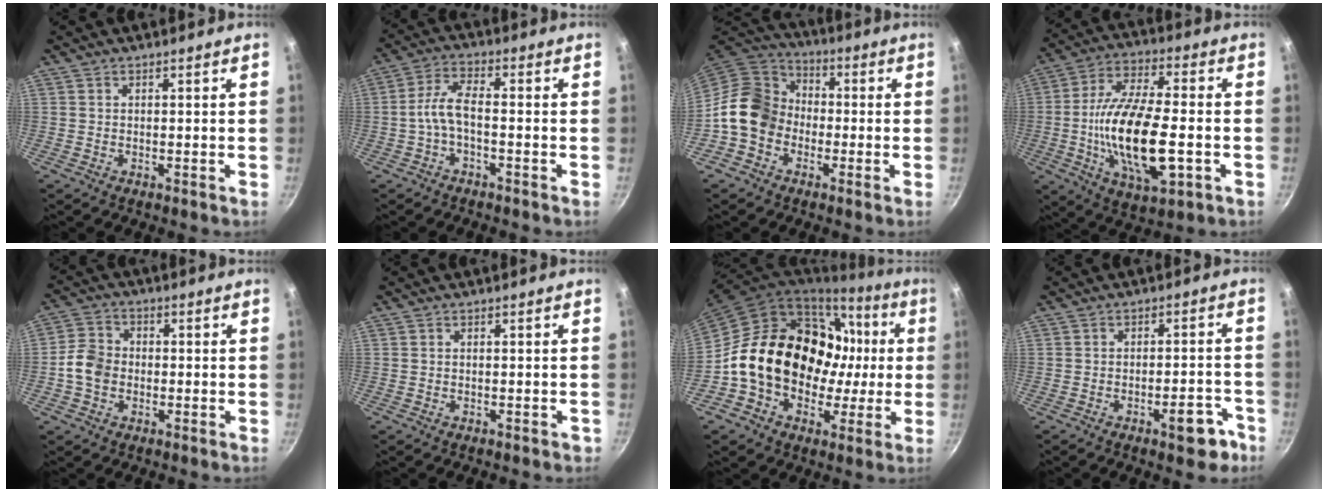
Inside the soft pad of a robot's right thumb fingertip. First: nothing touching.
{"total": 5.4, "force": [-1.8, 2.1, 4.7], "torque": [-0.104, 0.028, -0.042]}
{"total": 12.1, "force": [-2.5, 10.1, 6.1], "torque": [-0.071, 0.037, -0.068]}
{"total": 19.9, "force": [-3.7, 8.0, 17.9], "torque": [-0.329, 0.013, -0.071]}
{"total": 6.3, "force": [-1.4, 5.1, 3.4], "torque": [-0.046, 0.017, -0.039]}
{"total": 0.8, "force": [-0.5, 0.5, 0.4], "torque": [0.000, 0.012, -0.002]}
{"total": 22.9, "force": [0.5, 17.9, 14.3], "torque": [-0.204, 0.055, 0.018]}
{"total": 7.2, "force": [-4.1, 2.9, 5.3], "torque": [-0.044, 0.036, -0.045]}